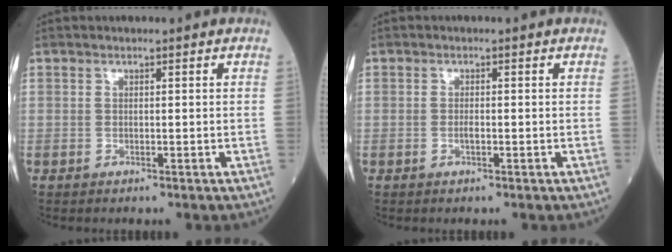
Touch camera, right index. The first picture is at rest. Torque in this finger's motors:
{"motor_torque": [0.37, -0.04, 0.18, 0.05]}